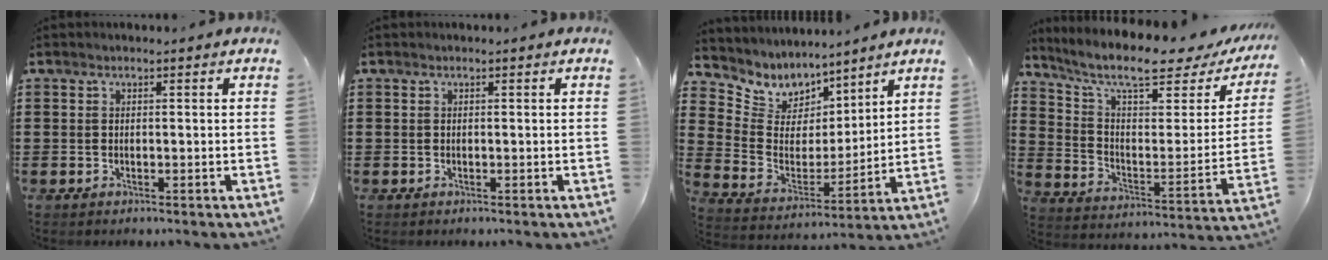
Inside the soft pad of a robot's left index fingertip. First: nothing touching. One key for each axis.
{"total": 0.0}
{"total": 6.8, "fx": 5.7, "fy": 3.7, "fz": 0.2, "tx": -0.053, "ty": -0.046, "tz": 0.104}
{"total": 9.9, "fx": 7.4, "fy": 2.0, "fz": 6.3, "tx": -0.137, "ty": -0.046, "tz": 0.122}